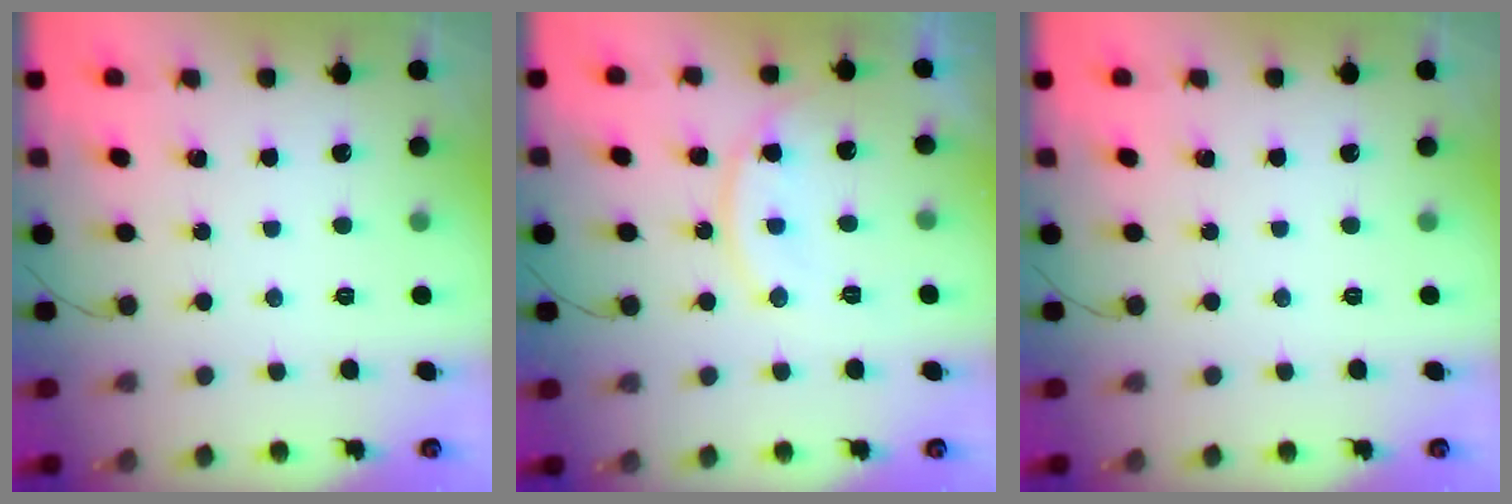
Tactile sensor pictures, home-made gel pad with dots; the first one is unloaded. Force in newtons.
{"total": 11.4, "press": 11.4, "slide": 0.2}
{"total": 0.0}